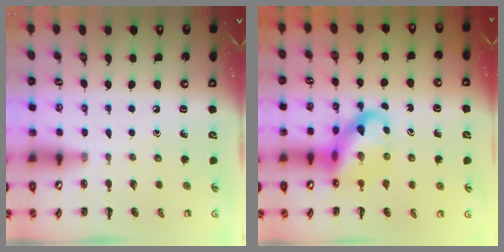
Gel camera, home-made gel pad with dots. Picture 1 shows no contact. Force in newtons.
{"total": 12.5, "press": 11.9, "slide": 3.5}